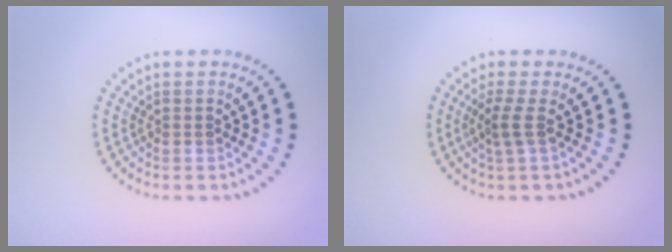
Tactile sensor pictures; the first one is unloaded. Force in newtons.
{"total": 1.8, "press": 1.2, "slide": 1.3}